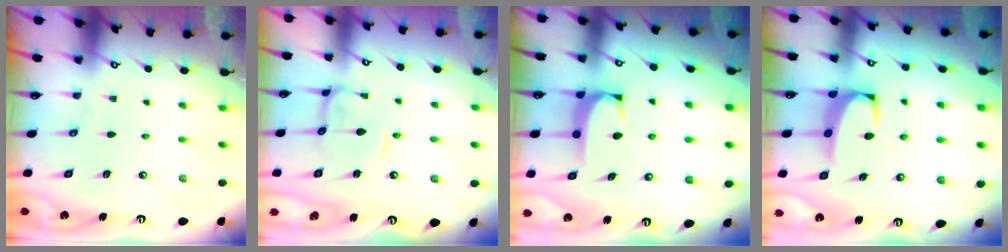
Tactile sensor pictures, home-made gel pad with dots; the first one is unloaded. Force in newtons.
{"total": 2.2, "press": 2.1, "slide": 0.6}
{"total": 1.8, "press": 1.7, "slide": 0.5}
{"total": 3.5, "press": 3.4, "slide": 0.7}